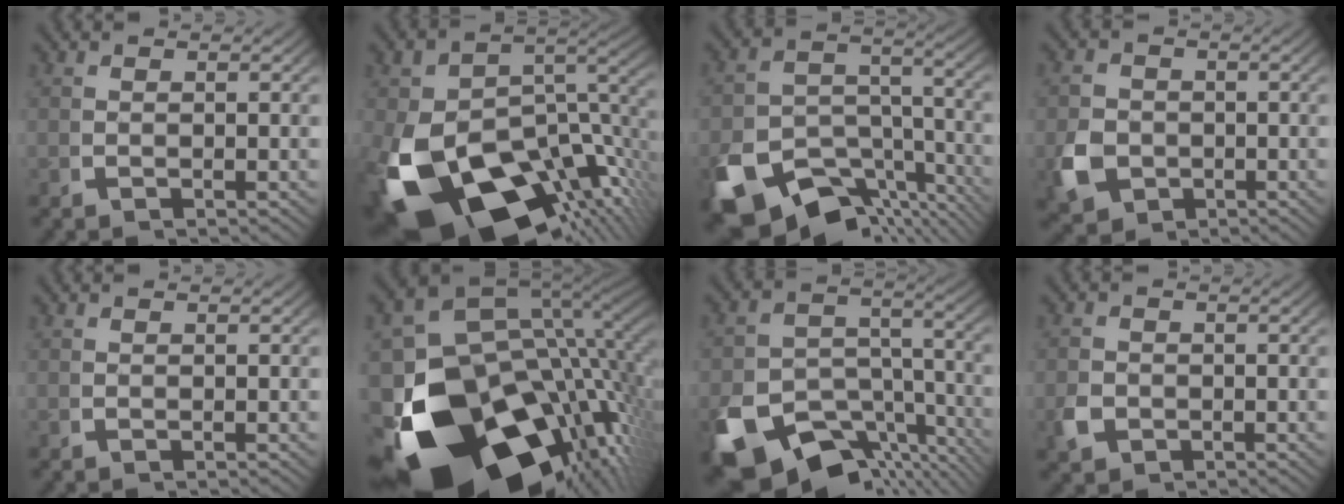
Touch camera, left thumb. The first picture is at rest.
{"total": 23.8, "force": [-8.2, 15.0, 16.6], "torque": [-0.299, -0.090, -0.091]}
{"total": 14.1, "force": [-8.2, 8.4, 7.7], "torque": [-0.136, -0.056, -0.113]}
{"total": 5.9, "force": [-1.7, 4.8, 3.0], "torque": [-0.073, -0.024, -0.022]}
{"total": 0.0}
{"total": 32.1, "force": [-8.4, 20.4, 23.3], "torque": [-0.391, -0.096, -0.101]}
{"total": 15.5, "force": [-8.5, 9.8, 8.4], "torque": [-0.154, -0.067, -0.112]}
{"total": 2.4, "force": [-1.0, 1.9, 1.0], "torque": [-0.025, -0.009, -0.017]}